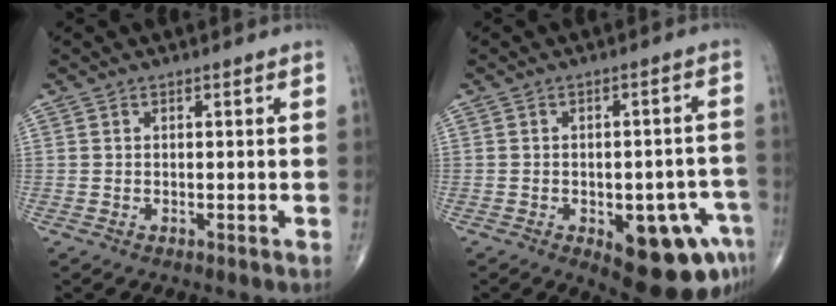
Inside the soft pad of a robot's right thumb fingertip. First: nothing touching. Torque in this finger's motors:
{"motor_torque": [1.92, 1.54, 0.40, -0.56, 0.26]}